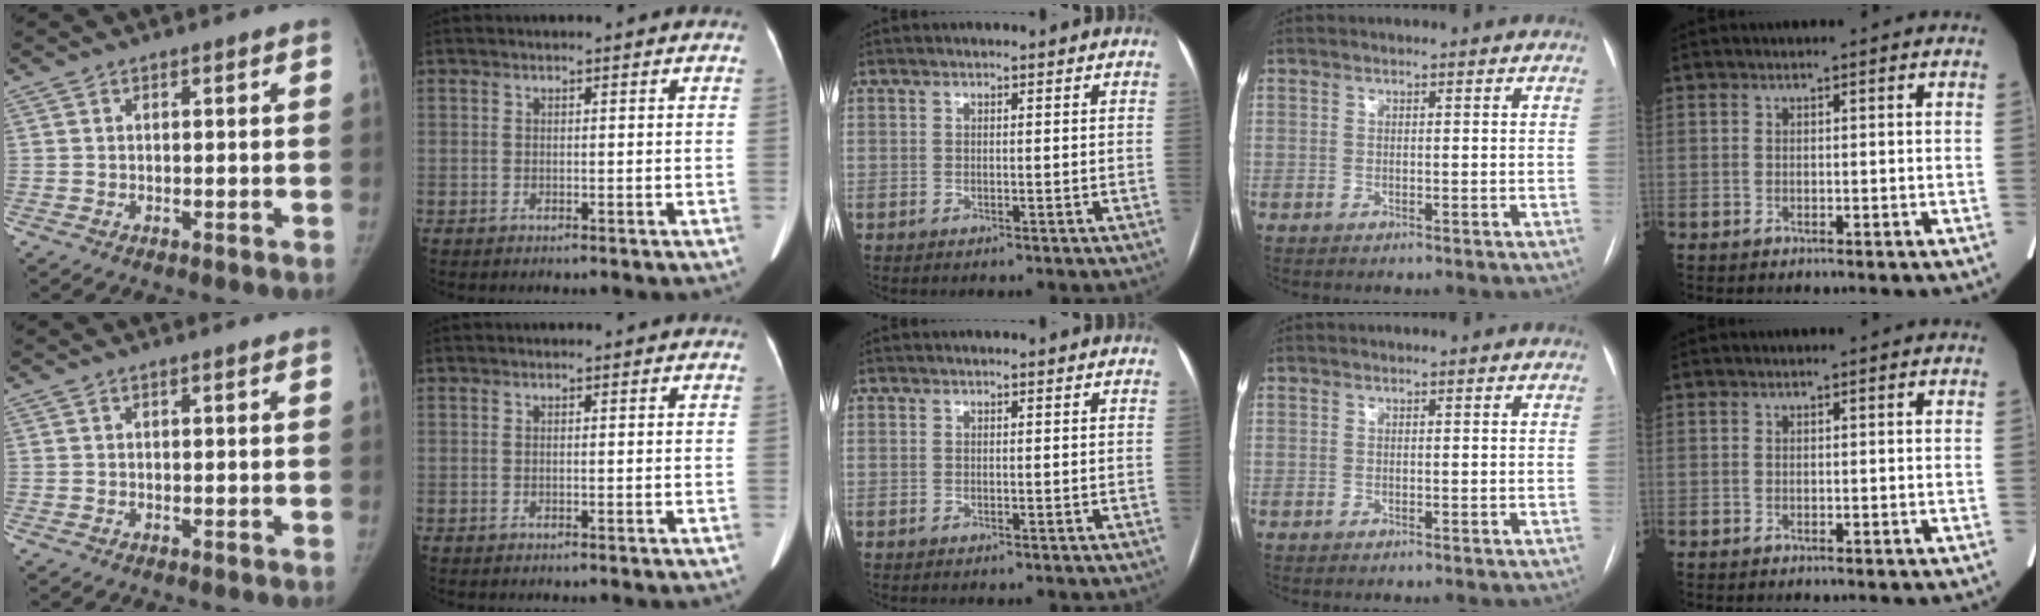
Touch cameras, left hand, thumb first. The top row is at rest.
{}